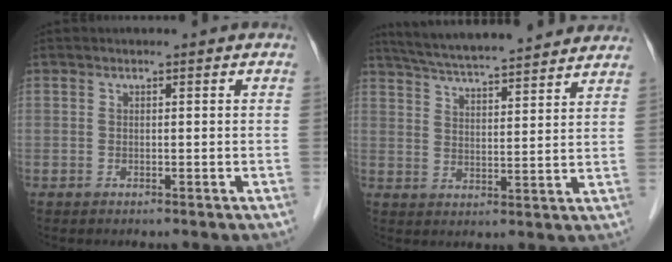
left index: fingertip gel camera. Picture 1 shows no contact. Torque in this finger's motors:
{"motor_torque": [-0.28, -1.23, 0.27, 0.10]}